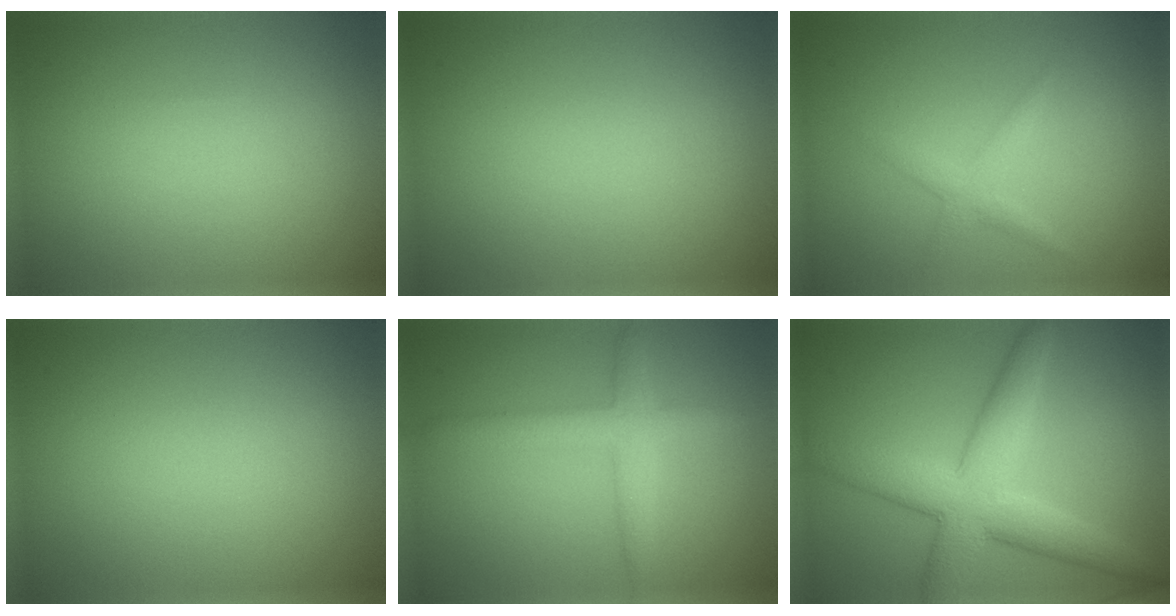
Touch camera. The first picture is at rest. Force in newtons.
{"total": 0.0}
{"total": 1.6, "press": 1.6, "slide": 0.0}
{"total": 0.0}
{"total": 3.3, "press": 3.3, "slide": 0.1}
{"total": 7.0, "press": 7.0, "slide": 0.2}